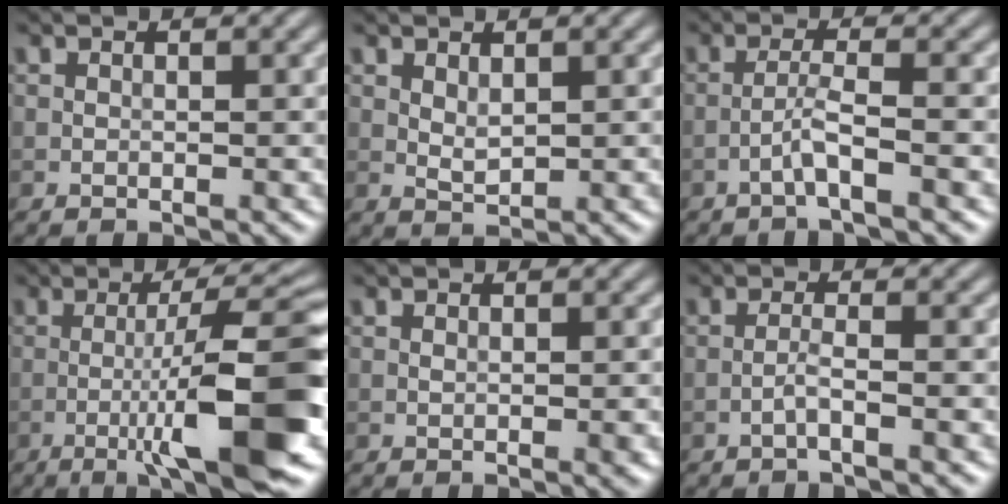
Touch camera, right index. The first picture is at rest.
{"total": 1.3, "force": [0.7, 0.6, 0.9], "torque": [-0.021, -0.003, 0.019]}
{"total": 2.4, "force": [-1.3, -0.1, 2.0], "torque": [-0.040, 0.011, -0.031]}
{"total": 10.8, "force": [-2.9, 1.5, 10.3], "torque": [-0.145, 0.014, -0.047]}
{"total": 1.2, "force": [-0.2, 0.2, 1.2], "torque": [-0.018, -0.003, -0.002]}
{"total": 1.6, "force": [-0.9, 0.1, 1.4], "torque": [-0.025, 0.008, -0.023]}